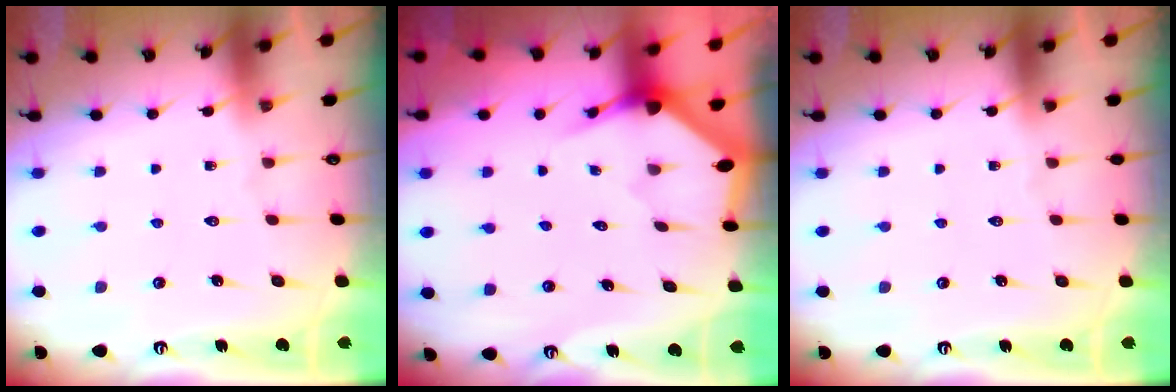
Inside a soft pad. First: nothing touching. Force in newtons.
{"total": 2.9, "press": 2.9, "slide": 0.2}
{"total": 0.0}